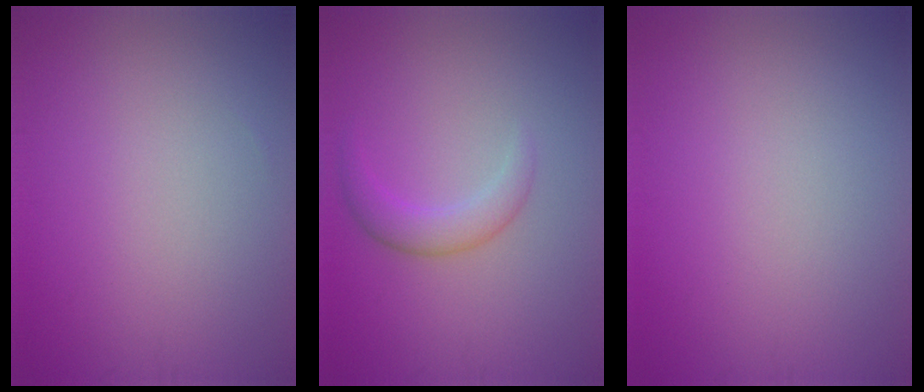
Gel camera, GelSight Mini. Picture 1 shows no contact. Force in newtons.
{"total": 2.5, "press": 2.5, "slide": 0.1}
{"total": 0.0}